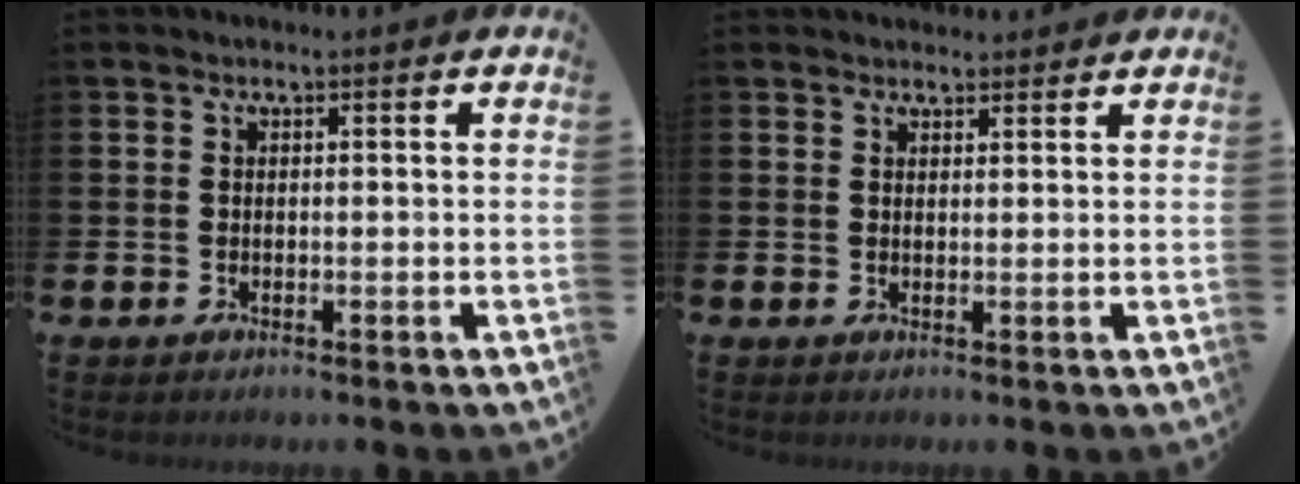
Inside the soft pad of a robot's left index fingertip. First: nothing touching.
{"total": 1.9, "force": [1.8, 0.5, -0.1], "torque": [0.010, -0.006, 0.033]}